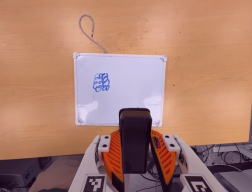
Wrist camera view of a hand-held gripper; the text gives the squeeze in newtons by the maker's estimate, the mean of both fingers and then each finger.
{"total": 6.3, "left": 5.0, "right": 7.6}